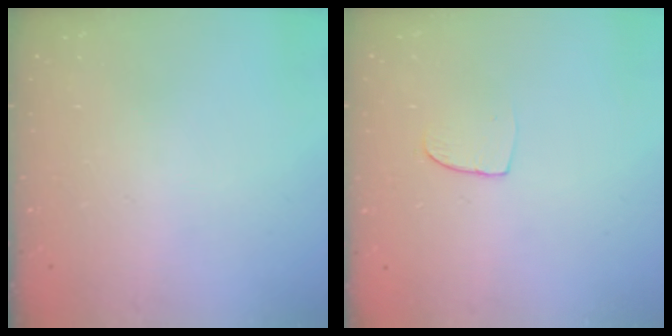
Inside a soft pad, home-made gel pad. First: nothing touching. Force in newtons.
{"total": 6.0, "press": 6.0, "slide": 0.4}